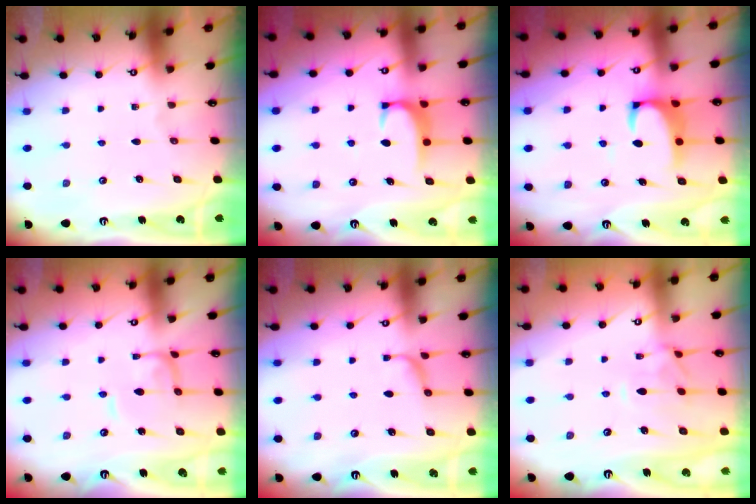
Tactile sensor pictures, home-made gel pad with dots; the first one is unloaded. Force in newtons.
{"total": 1.9, "press": 1.8, "slide": 0.5}
{"total": 2.2, "press": 2.0, "slide": 0.9}
{"total": 0.7, "press": 0.7, "slide": 0.3}
{"total": 1.2, "press": 1.0, "slide": 0.6}
{"total": 1.8, "press": 1.5, "slide": 1.0}